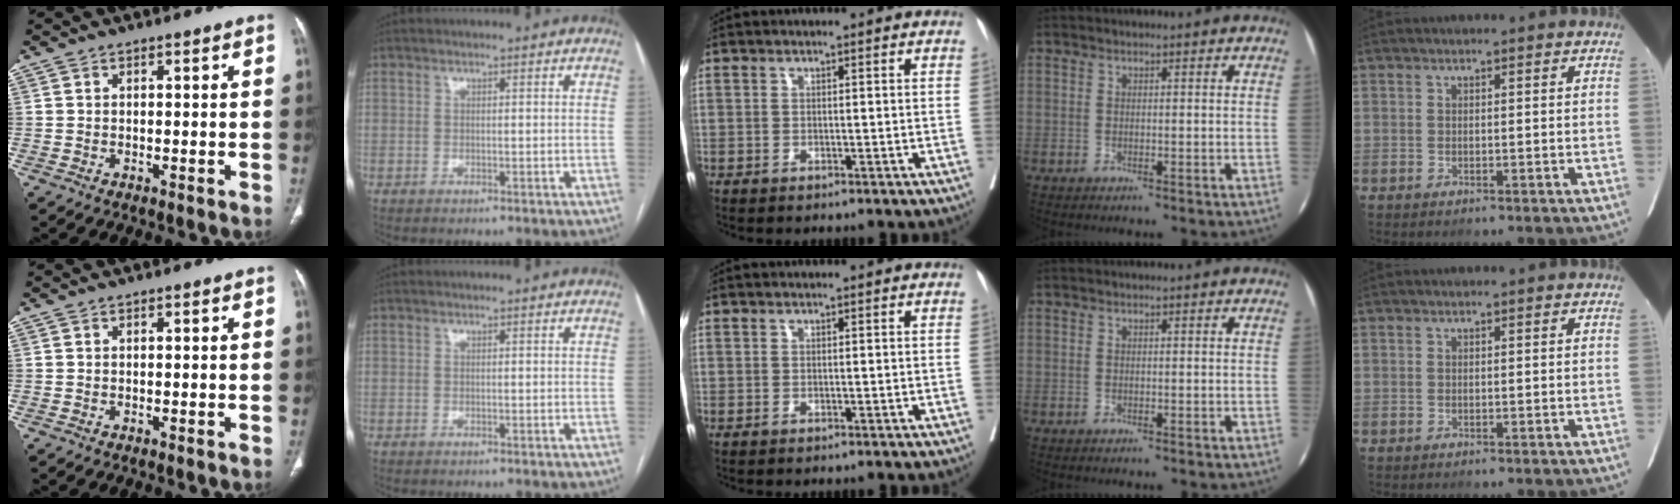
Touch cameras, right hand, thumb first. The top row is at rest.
{}